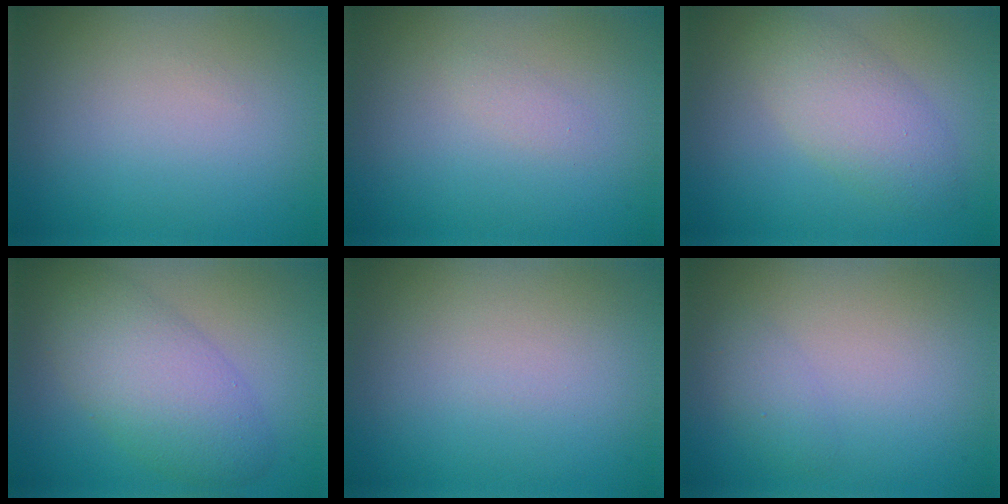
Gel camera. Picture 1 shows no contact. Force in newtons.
{"total": 0.7, "press": 0.7, "slide": 0.0}
{"total": 4.0, "press": 4.0, "slide": 0.3}
{"total": 6.3, "press": 6.3, "slide": 0.2}
{"total": 0.0}
{"total": 1.2, "press": 1.2, "slide": 0.1}